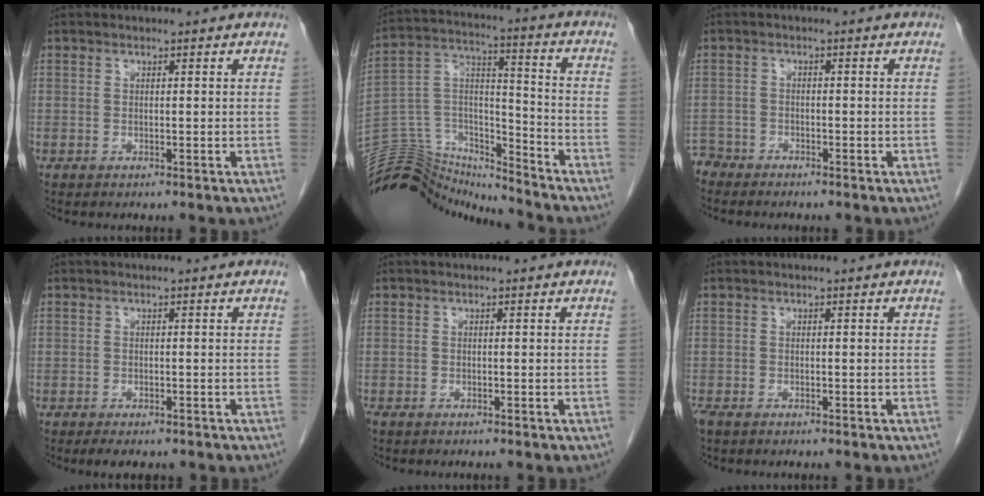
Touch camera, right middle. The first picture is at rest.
{"total": 15.2, "force": [-15.0, 1.9, 0.2], "torque": [-0.003, 0.069, -0.269]}
{"total": 3.3, "force": [-3.1, 0.9, -0.7], "torque": [0.016, -0.004, -0.063]}
{"total": 3.4, "force": [-2.7, 1.2, 1.7], "torque": [-0.021, -0.007, -0.035]}
{"total": 1.3, "force": [-1.2, 0.1, 0.6], "torque": [-0.012, -0.002, -0.018]}
{"total": 1.8, "force": [-1.5, 0.4, 0.9], "torque": [-0.020, -0.006, -0.026]}